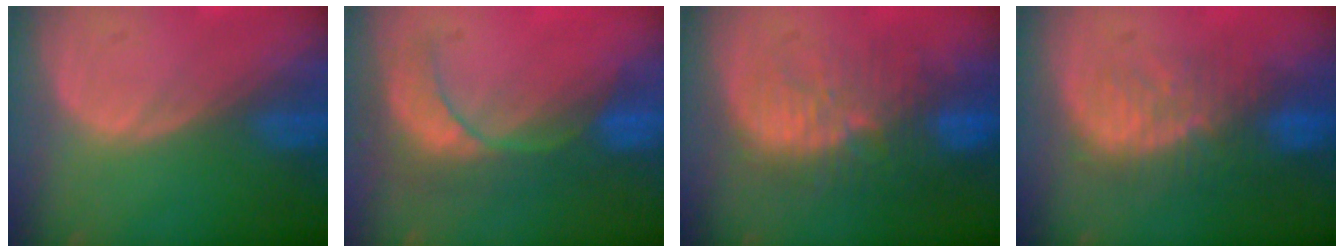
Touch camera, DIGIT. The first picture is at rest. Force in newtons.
{"total": 8.9, "press": 7.7, "slide": 4.5}
{"total": 11.3, "press": 9.9, "slide": 5.5}
{"total": 10.0, "press": 8.5, "slide": 5.2}